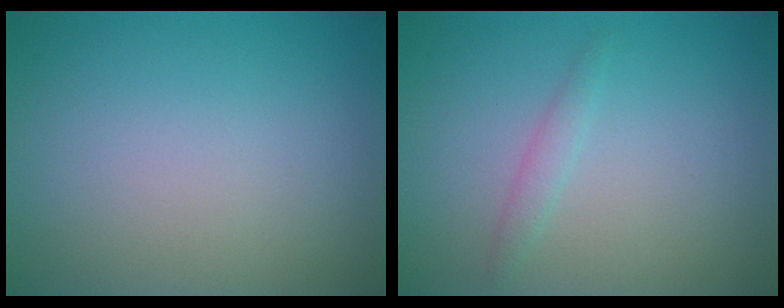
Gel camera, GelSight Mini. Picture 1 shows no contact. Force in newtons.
{"total": 1.1, "press": 1.1, "slide": 0.1}